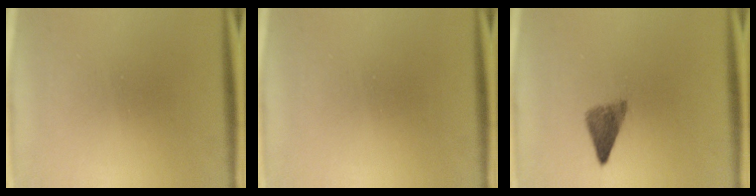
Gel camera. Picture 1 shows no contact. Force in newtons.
{"total": 0.0}
{"total": 3.5}